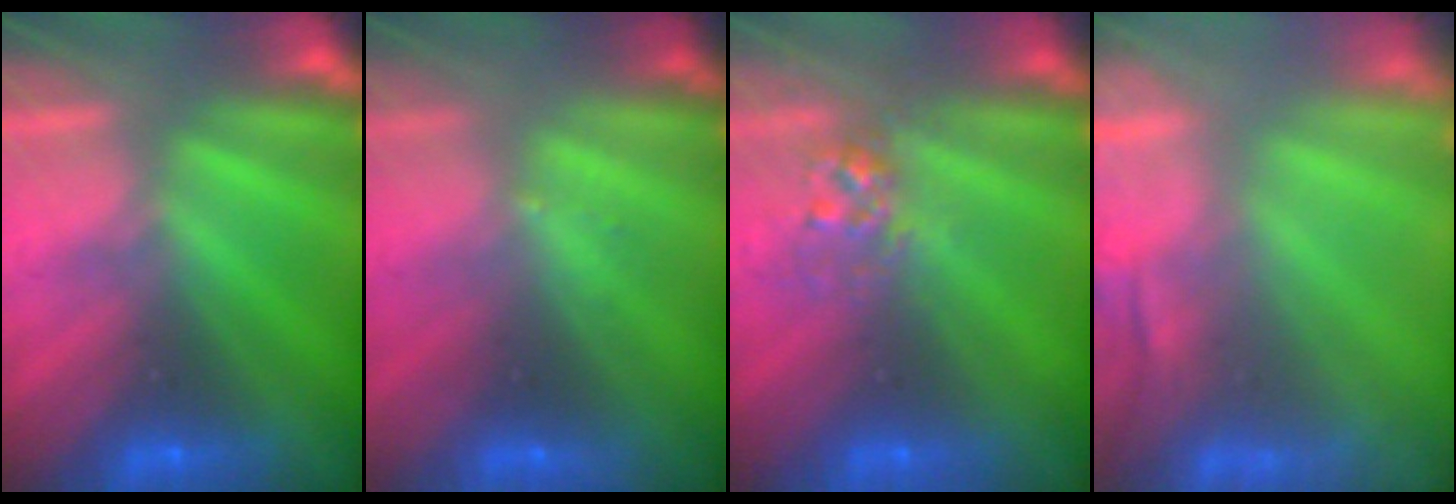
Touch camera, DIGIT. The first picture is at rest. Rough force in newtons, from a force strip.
{"total": 1.3}
{"total": 2.8}
{"total": 7.7}